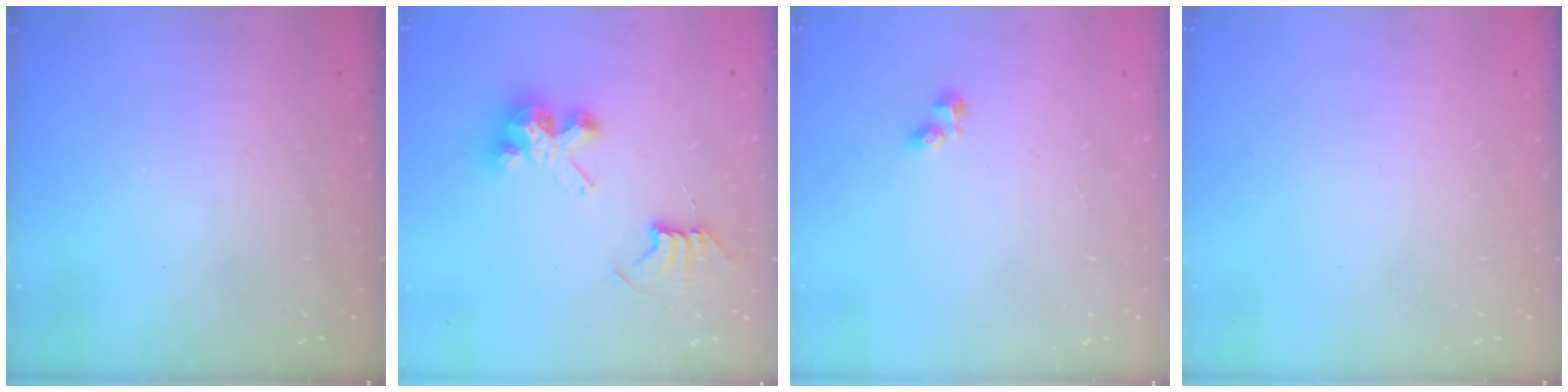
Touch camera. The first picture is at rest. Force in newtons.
{"total": 8.1, "press": 8.1, "slide": 0.4}
{"total": 2.5, "press": 2.5, "slide": 0.2}
{"total": 0.0}